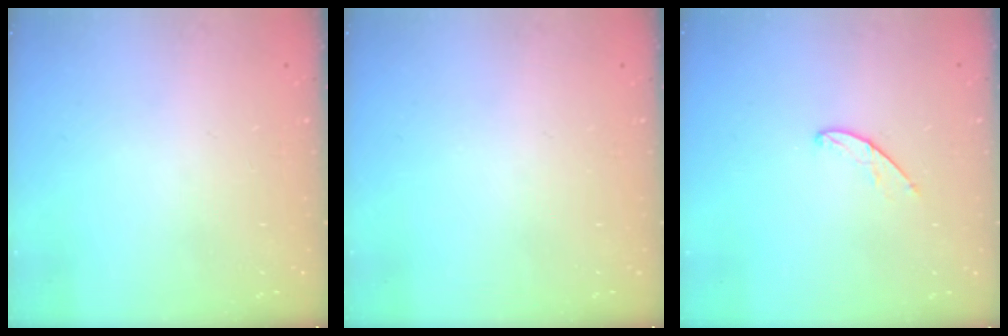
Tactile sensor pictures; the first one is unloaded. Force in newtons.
{"total": 0.0}
{"total": 5.5, "press": 5.5, "slide": 0.5}